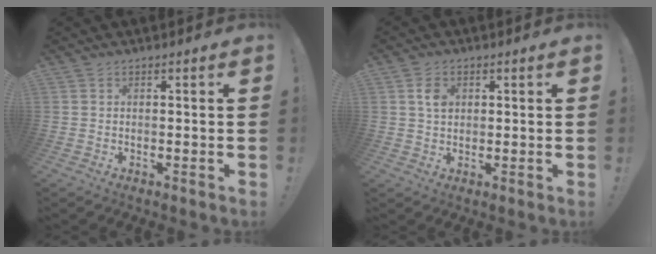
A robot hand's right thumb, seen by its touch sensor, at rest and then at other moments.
{"total": 4.2, "force": [1.1, 3.0, 2.6], "torque": [-0.030, -0.002, 0.017]}